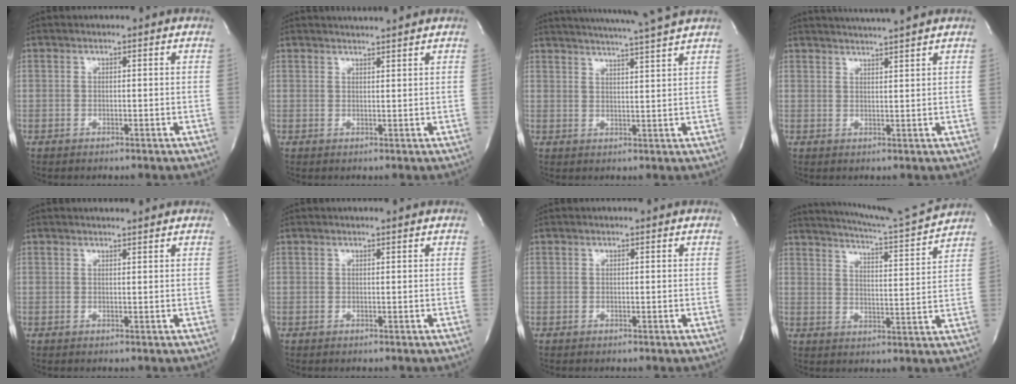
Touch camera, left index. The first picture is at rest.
{"total": 4.0, "force": [3.8, -0.5, 1.1], "torque": [-0.019, 0.011, 0.052]}
{"total": 11.9, "force": [10.7, -1.9, 4.8], "torque": [-0.085, -0.018, 0.143]}
{"total": 6.0, "force": [5.5, -1.1, 2.0], "torque": [-0.037, 0.008, 0.081]}
{"total": 2.4, "force": [2.4, -0.2, 0.6], "torque": [-0.011, 0.004, 0.031]}
{"total": 0.6, "force": [0.5, -0.1, 0.3], "torque": [-0.009, -0.002, 0.013]}
{"total": 0.0}
{"total": 12.8, "force": [12.2, -1.7, 3.6], "torque": [-0.070, -0.036, 0.173]}